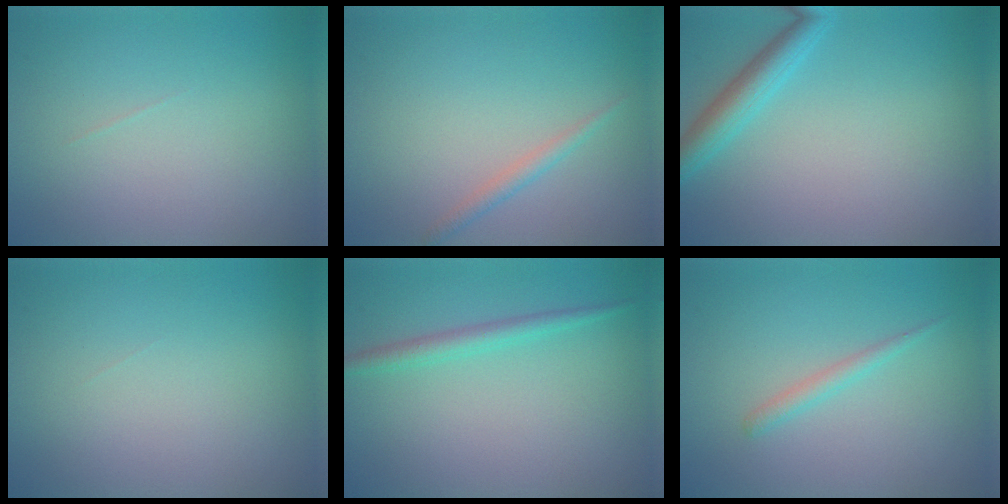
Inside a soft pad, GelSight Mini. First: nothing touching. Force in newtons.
{"total": 1.2, "press": 1.2, "slide": 0.0}
{"total": 3.0, "press": 3.0, "slide": 0.2}
{"total": 0.0}
{"total": 1.9, "press": 1.9, "slide": 0.1}
{"total": 1.2, "press": 1.2, "slide": 0.0}